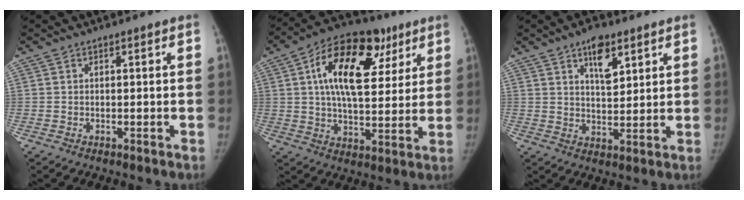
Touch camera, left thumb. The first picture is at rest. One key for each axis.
{"total": 20.6, "fx": 7.6, "fy": 11.1, "fz": 15.6, "tx": -0.216, "ty": 0.000, "tz": 0.115}
{"total": 7.4, "fx": 4.1, "fy": 3.4, "fz": 5.1, "tx": -0.062, "ty": -0.022, "tz": 0.064}